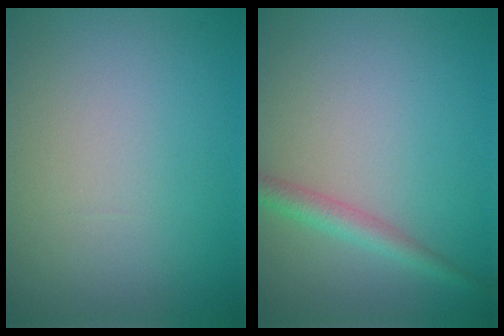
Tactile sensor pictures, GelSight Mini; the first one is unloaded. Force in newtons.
{"total": 2.2, "press": 2.2, "slide": 0.1}